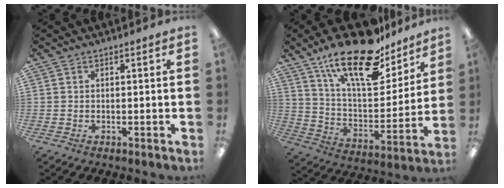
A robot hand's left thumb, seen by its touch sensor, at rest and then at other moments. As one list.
[{"total": 23.3, "force": [16.5, 9.1, 13.7], "torque": [-0.227, -0.100, 0.286]}]